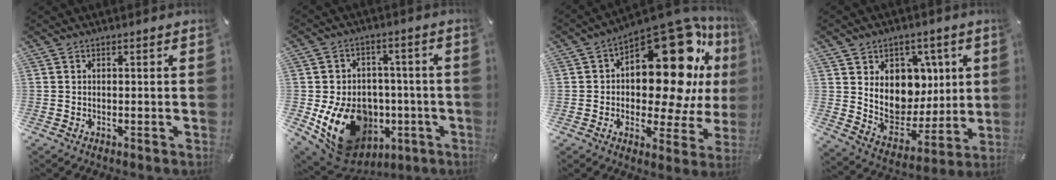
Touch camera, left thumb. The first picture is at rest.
{"total": 17.4, "force": [-4.4, 13.9, 9.4], "torque": [-0.175, 0.012, -0.057]}
{"total": 22.2, "force": [7.6, 11.1, 17.6], "torque": [-0.233, -0.069, 0.125]}
{"total": 12.5, "force": [3.8, 11.1, 4.4], "torque": [-0.060, -0.039, 0.084]}